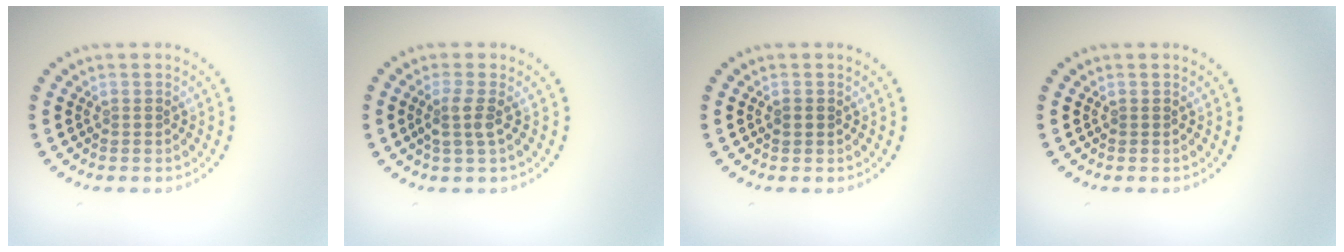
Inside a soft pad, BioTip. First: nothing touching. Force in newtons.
{"total": 1.9, "press": 1.5, "slide": 1.1}
{"total": 0.9, "press": 0.9, "slide": 0.0}
{"total": 0.0}